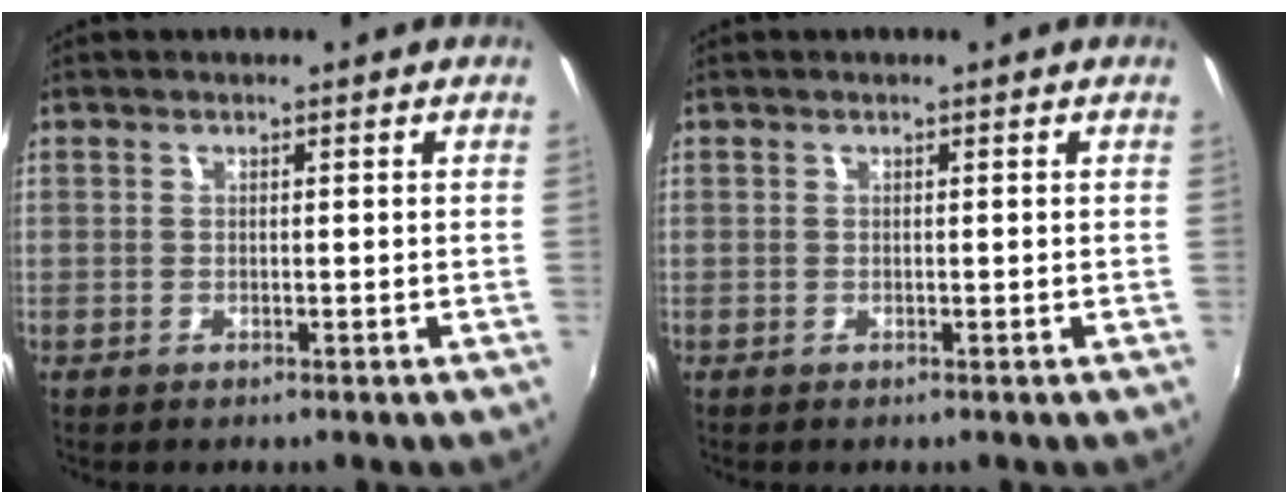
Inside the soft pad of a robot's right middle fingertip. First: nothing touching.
{"total": 0.0}